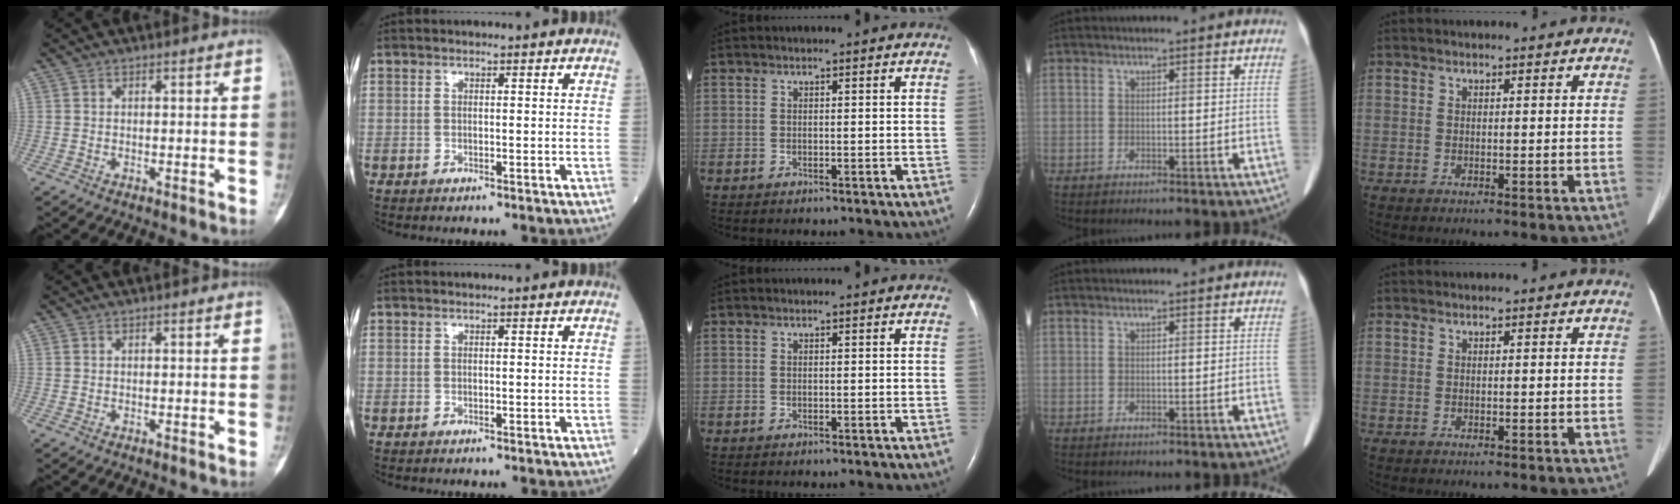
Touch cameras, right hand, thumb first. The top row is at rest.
{}